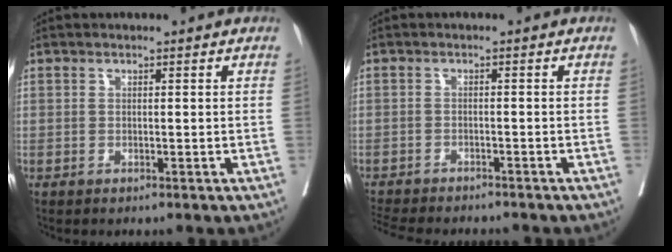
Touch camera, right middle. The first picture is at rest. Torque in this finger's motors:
{"motor_torque": [0.97, -1.17, 0.09, 0.03]}